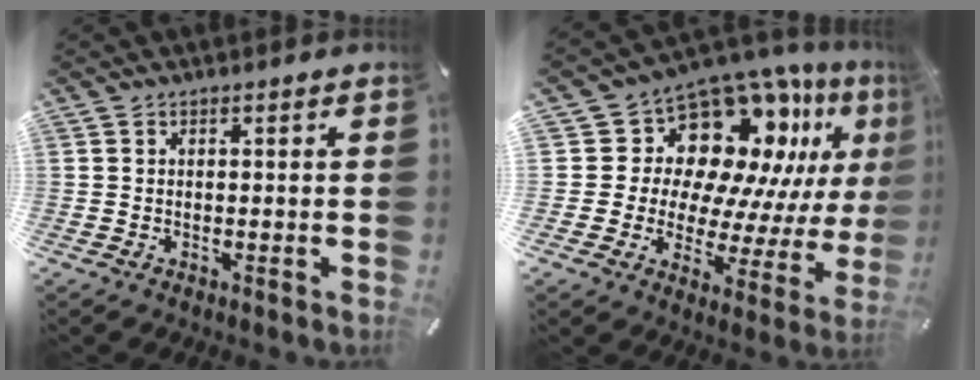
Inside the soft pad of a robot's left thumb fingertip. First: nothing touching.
{"total": 15.6, "force": [9.7, 10.1, 6.9], "torque": [-0.109, -0.103, 0.175]}